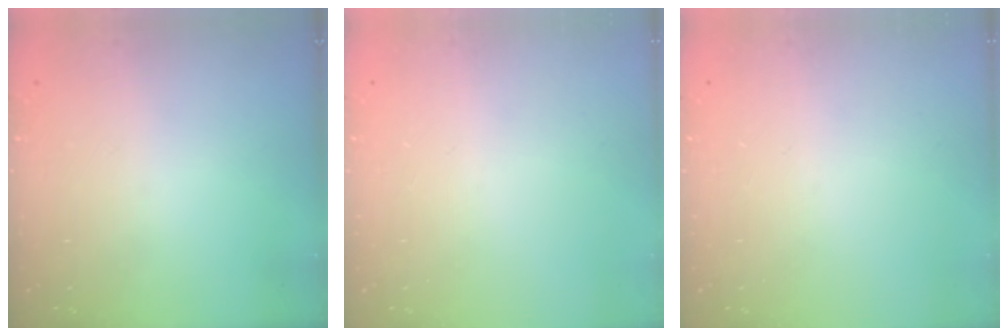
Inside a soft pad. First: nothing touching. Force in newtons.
{"total": 0.0}
{"total": 0.0}